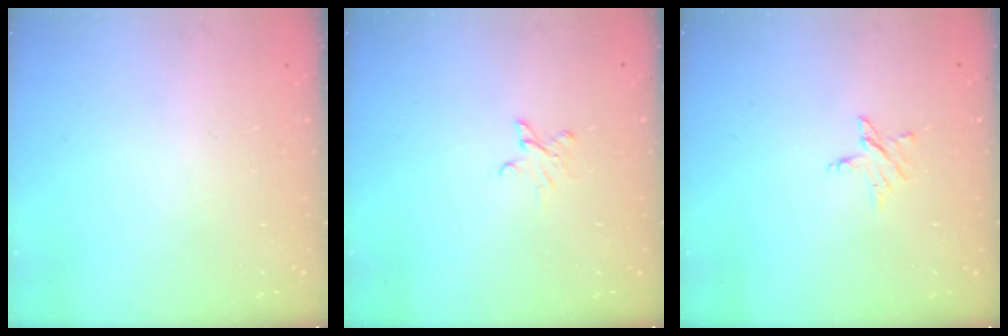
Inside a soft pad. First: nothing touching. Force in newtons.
{"total": 2.8, "press": 2.8, "slide": 0.3}
{"total": 3.6, "press": 3.6, "slide": 0.4}